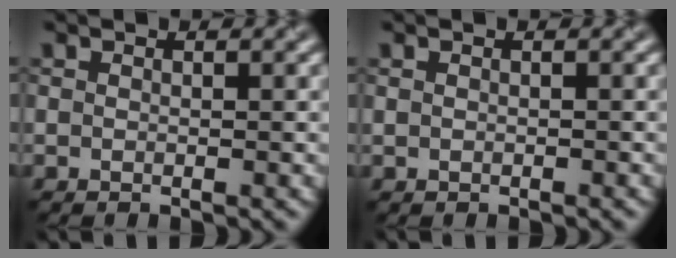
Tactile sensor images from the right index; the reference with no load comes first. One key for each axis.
{"total": 0.0}